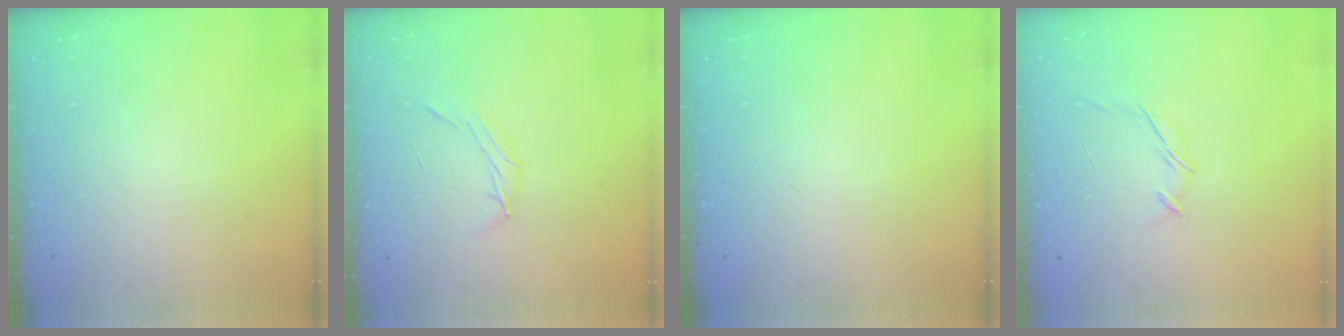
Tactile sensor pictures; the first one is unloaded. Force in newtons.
{"total": 6.8, "press": 6.8, "slide": 0.5}
{"total": 0.0}
{"total": 4.7, "press": 4.5, "slide": 1.1}